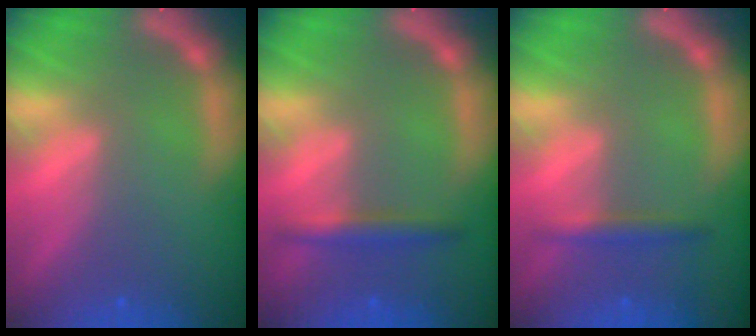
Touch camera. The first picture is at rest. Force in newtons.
{"total": 2.4}
{"total": 1.9}